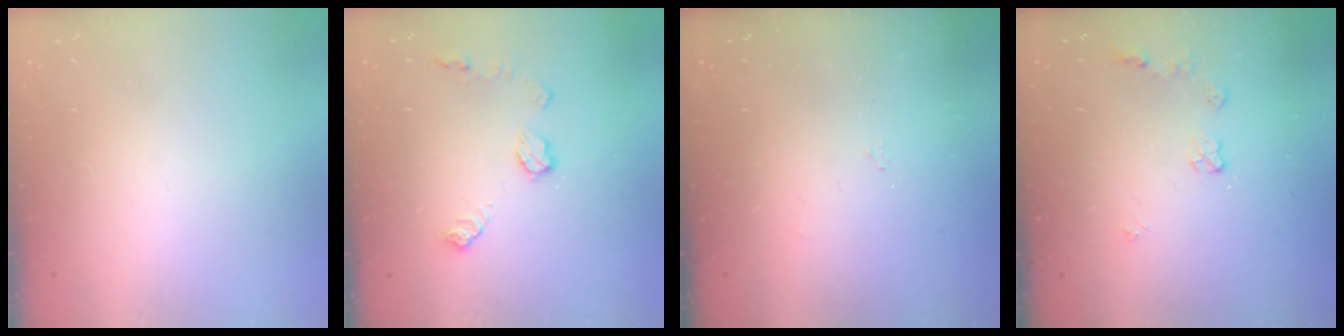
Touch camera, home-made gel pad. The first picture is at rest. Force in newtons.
{"total": 7.9, "press": 7.9, "slide": 0.3}
{"total": 2.9, "press": 2.8, "slide": 0.4}
{"total": 5.0, "press": 4.9, "slide": 0.2}